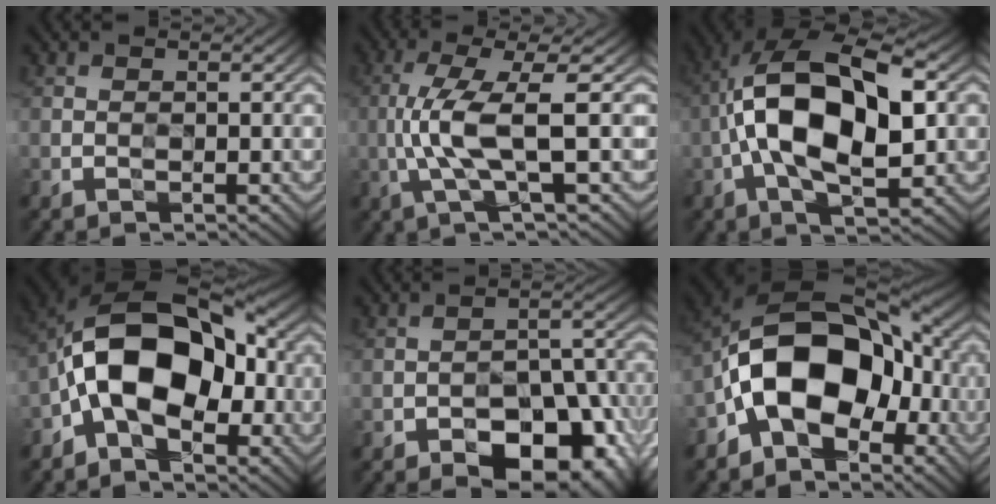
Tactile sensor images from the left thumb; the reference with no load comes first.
{"total": 7.9, "force": [-0.6, 1.7, 7.7], "torque": [-0.151, 0.008, -0.014]}
{"total": 14.9, "force": [-0.3, 7.2, 13.1], "torque": [-0.236, 0.026, -0.015]}
{"total": 13.5, "force": [-2.4, 7.9, 10.7], "torque": [-0.179, 0.016, -0.056]}
{"total": 15.5, "force": [-9.7, 7.7, 9.3], "torque": [-0.105, -0.001, -0.130]}
{"total": 13.7, "force": [-3.6, 8.6, 10.0], "torque": [-0.155, 0.014, -0.078]}